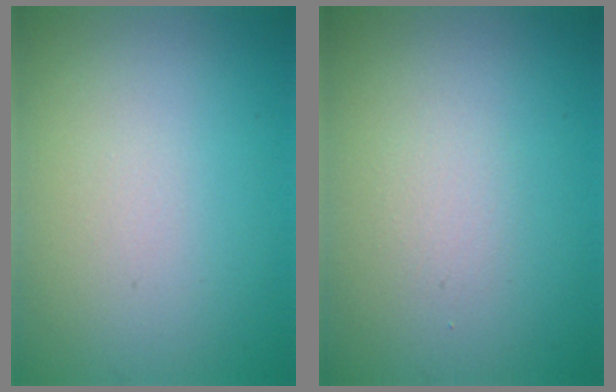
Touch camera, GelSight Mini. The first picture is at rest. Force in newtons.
{"total": 2.6, "press": 2.6, "slide": 0.3}